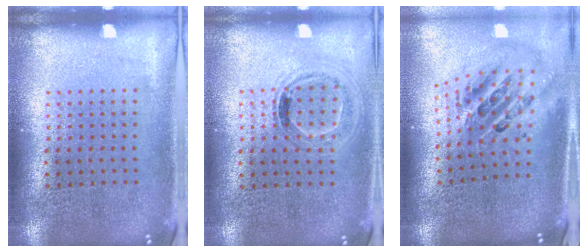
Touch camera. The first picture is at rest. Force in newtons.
{"total": 1.0, "press": 0.9, "slide": 0.5}
{"total": 2.4, "press": 1.7, "slide": 1.7}